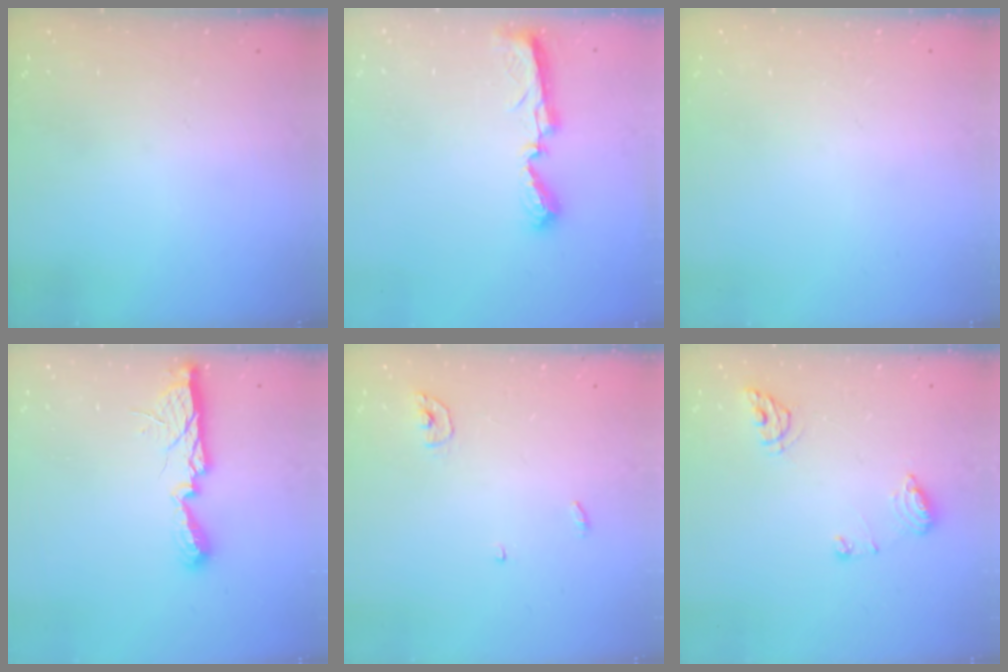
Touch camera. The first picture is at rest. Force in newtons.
{"total": 8.9, "press": 8.9, "slide": 0.2}
{"total": 0.0}
{"total": 10.1, "press": 10.1, "slide": 0.7}
{"total": 3.7, "press": 3.6, "slide": 0.3}
{"total": 8.9, "press": 8.8, "slide": 1.1}